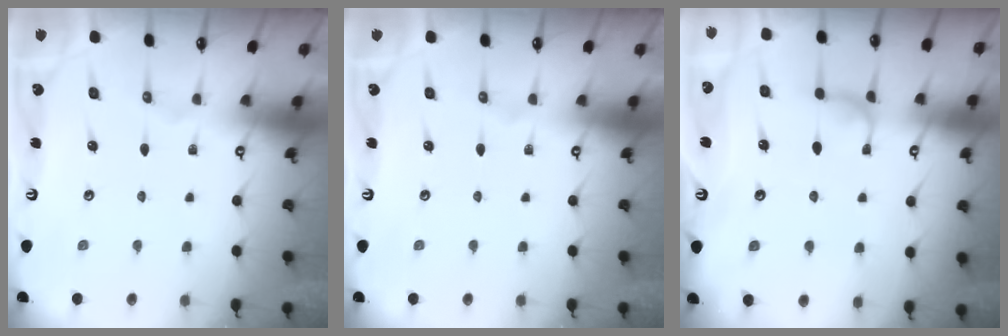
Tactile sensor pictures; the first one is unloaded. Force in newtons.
{"total": 0.0}
{"total": 1.1, "press": 0.9, "slide": 0.5}